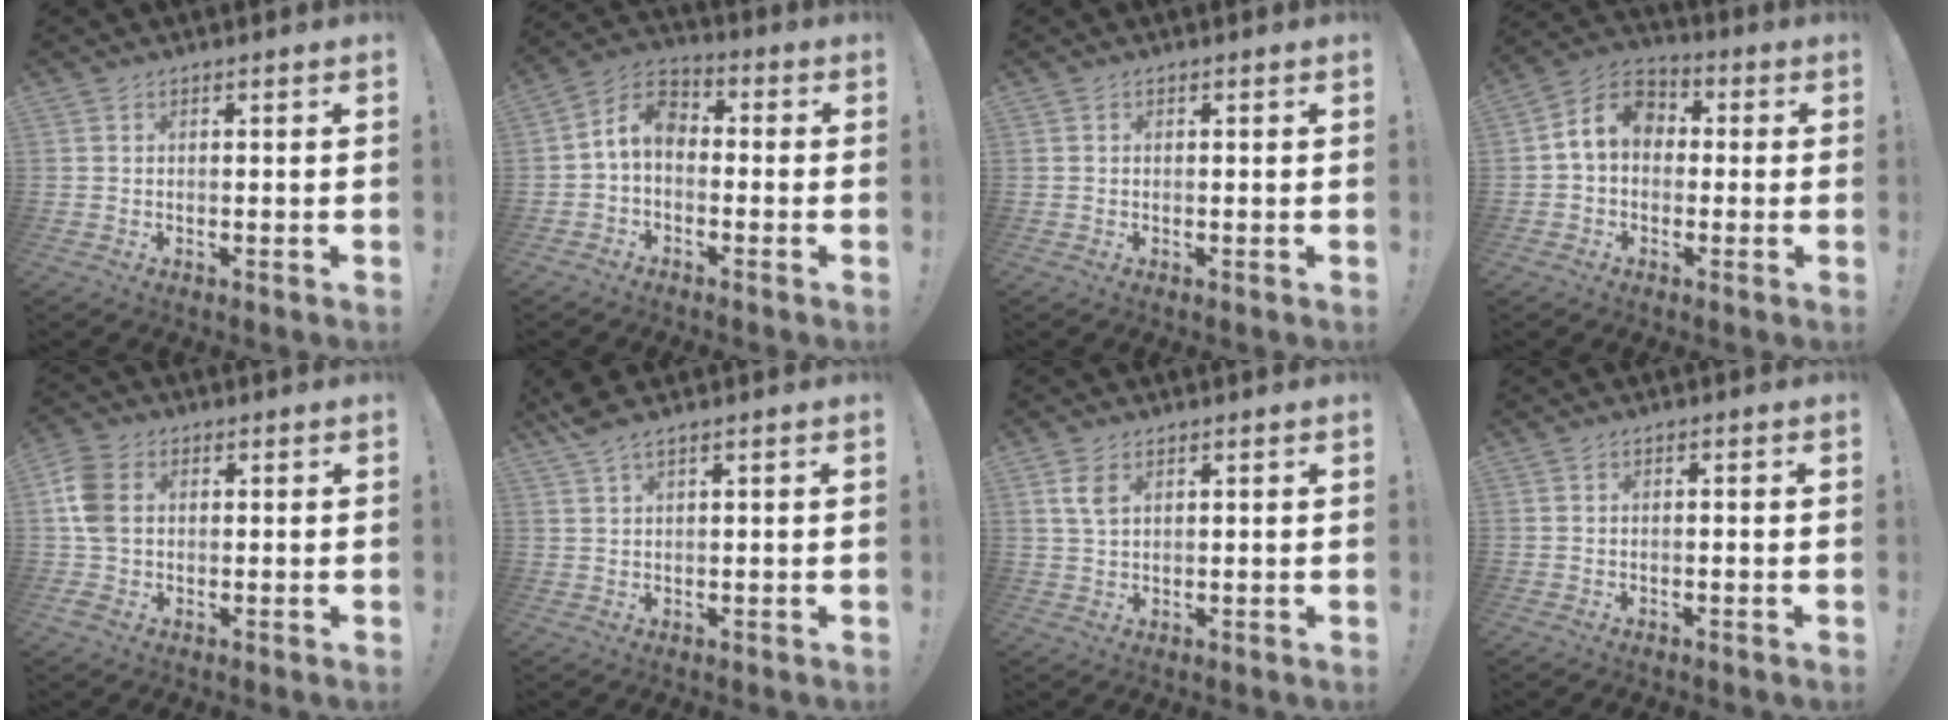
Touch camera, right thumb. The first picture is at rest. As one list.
[{"total": 7.3, "force": [-0.7, 4.8, 5.4], "torque": [-0.103, 0.012, -0.010]}, {"total": 0.0}, {"total": 9.5, "force": [0.9, 7.2, 6.1], "torque": [-0.105, 0.018, 0.023]}, {"total": 10.1, "force": [0.8, 7.3, 6.9], "torque": [-0.139, 0.010, 0.023]}, {"total": 4.0, "force": [2.9, 0.7, 2.7], "torque": [-0.053, -0.008, 0.054]}, {"total": 4.7, "force": [1.9, 2.8, 3.3], "torque": [-0.059, 0.000, 0.037]}, {"total": 0.8, "force": [-0.6, -0.1, 0.4], "torque": [-0.006, -0.001, -0.011]}]